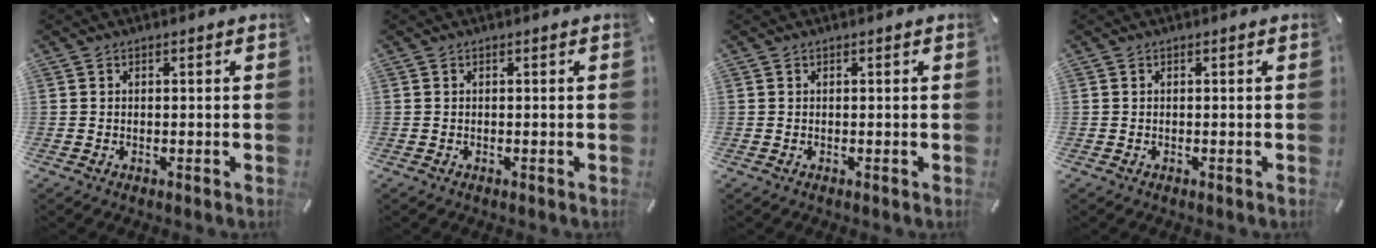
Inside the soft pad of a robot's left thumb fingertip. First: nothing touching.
{"total": 0.0}
{"total": 0.0}
{"total": 0.0}